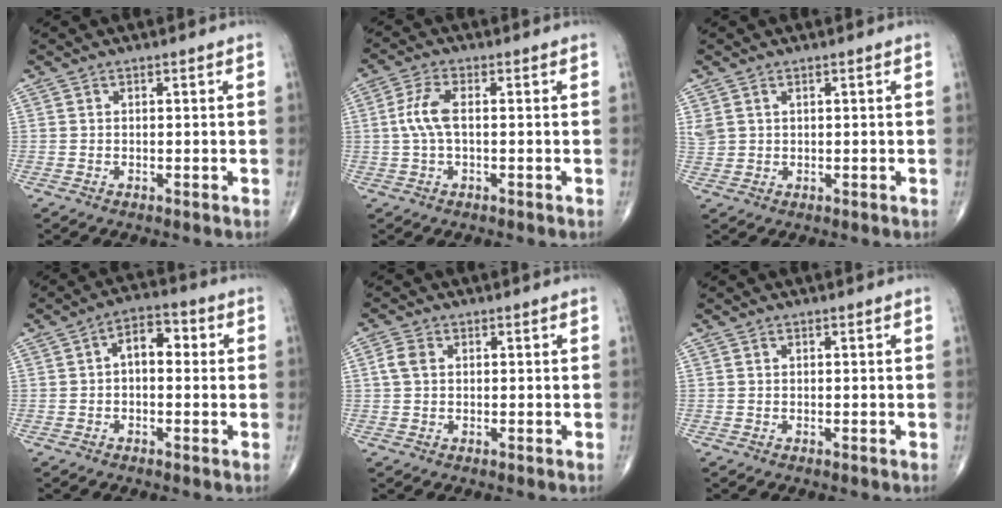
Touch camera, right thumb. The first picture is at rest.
{"total": 5.2, "force": [0.1, 2.1, 4.8], "torque": [-0.122, 0.011, -0.002]}
{"total": 2.8, "force": [1.3, 2.1, 1.3], "torque": [-0.031, 0.003, 0.036]}
{"total": 6.2, "force": [0.5, 3.7, 5.0], "torque": [-0.053, 0.021, -0.003]}
{"total": 2.9, "force": [0.5, 2.1, 2.0], "torque": [-0.046, 0.008, 0.008]}
{"total": 0.0}